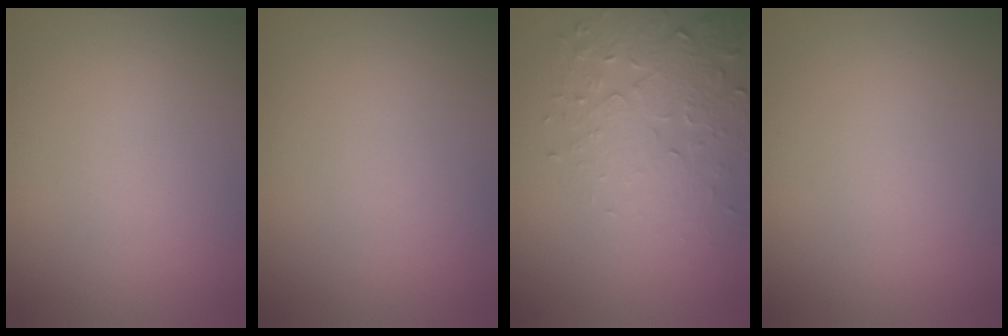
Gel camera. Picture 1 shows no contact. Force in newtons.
{"total": 0.0}
{"total": 4.1, "press": 3.9, "slide": 1.2}
{"total": 0.0}